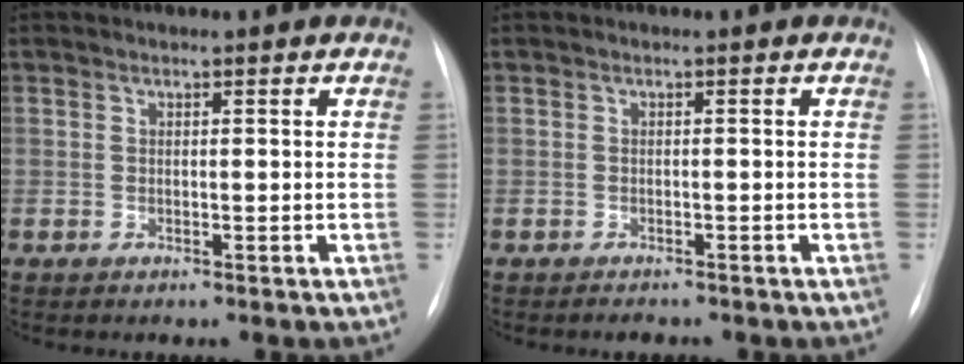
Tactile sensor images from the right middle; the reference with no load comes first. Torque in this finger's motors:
{"motor_torque": [0.02, -0.17, -0.01, 0.00]}